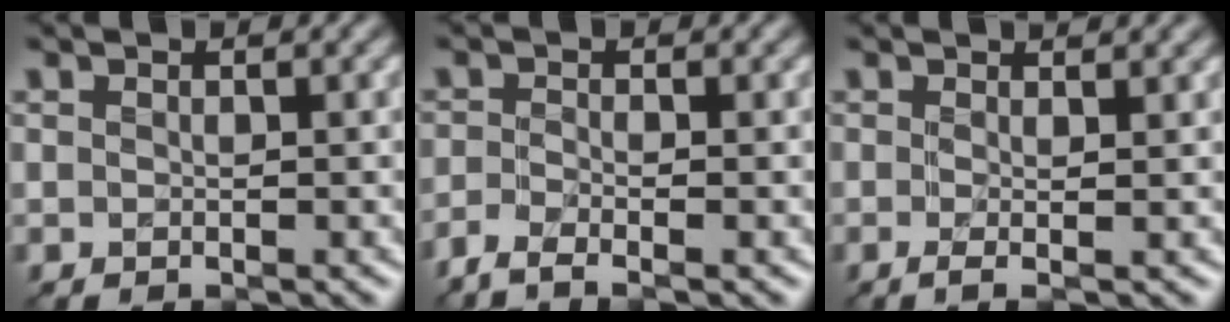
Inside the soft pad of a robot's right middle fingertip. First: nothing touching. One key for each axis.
{"total": 2.5, "fx": -1.9, "fy": 0.4, "fz": 1.5, "tx": -0.034, "ty": -0.013, "tz": -0.050}
{"total": 2.7, "fx": 0.3, "fy": 0.8, "fz": 2.5, "tx": -0.030, "ty": 0.001, "tz": -0.008}